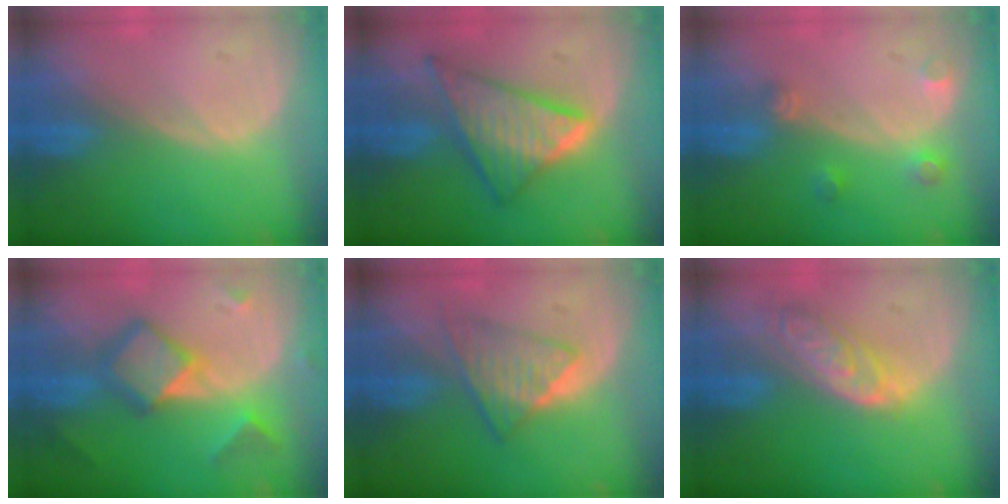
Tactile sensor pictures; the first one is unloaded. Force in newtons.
{"total": 9.2, "press": 9.2, "slide": 0.7}
{"total": 2.6, "press": 2.6, "slide": 0.2}
{"total": 7.1, "press": 7.1, "slide": 0.5}
{"total": 5.9, "press": 5.4, "slide": 2.3}
{"total": 6.3, "press": 5.6, "slide": 2.8}